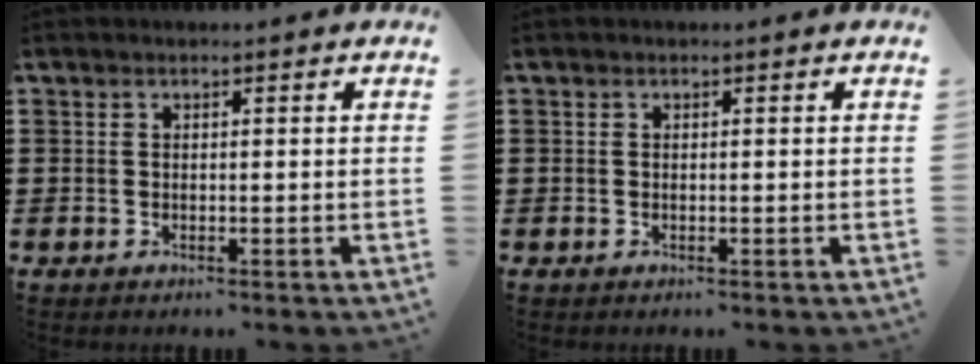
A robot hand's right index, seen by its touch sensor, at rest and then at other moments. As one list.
[{"total": 0.0}]